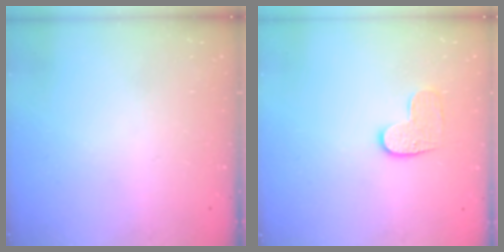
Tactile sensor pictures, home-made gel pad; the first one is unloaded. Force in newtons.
{"total": 7.0, "press": 7.0, "slide": 0.2}